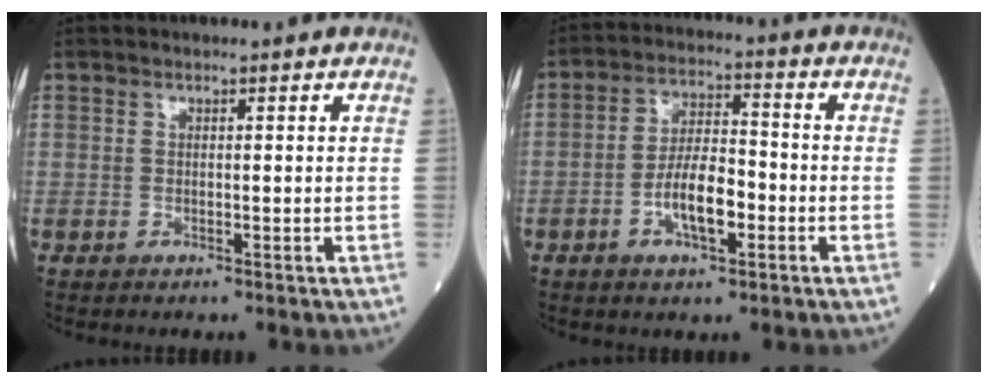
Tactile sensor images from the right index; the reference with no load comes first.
{"total": 7.9, "force": [-2.6, 2.7, 7.0], "torque": [-0.134, 0.011, -0.049]}